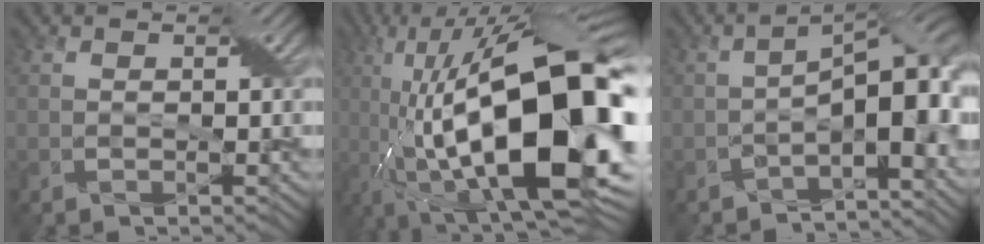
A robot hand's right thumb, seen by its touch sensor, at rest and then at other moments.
{"total": 22.7, "force": [-2.7, 8.6, 20.8], "torque": [-0.363, 0.012, -0.049]}
{"total": 10.6, "force": [-3.5, 4.6, 8.9], "torque": [-0.120, -0.006, -0.059]}